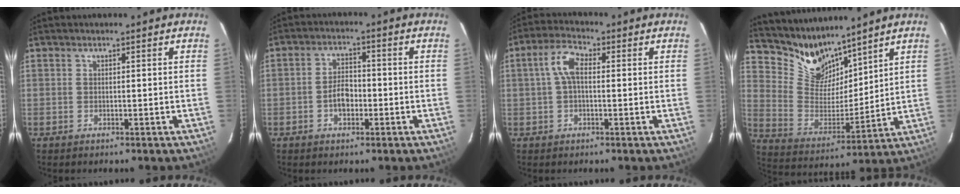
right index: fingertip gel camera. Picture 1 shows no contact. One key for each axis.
{"total": 4.7, "fx": -1.5, "fy": 2.9, "fz": 3.4, "tx": -0.065, "ty": 0.010, "tz": -0.023}
{"total": 5.2, "fx": 0.3, "fy": 2.5, "fz": 4.5, "tx": -0.095, "ty": 0.018, "tz": 0.007}
{"total": 11.5, "fx": 10.1, "fy": 4.6, "fz": 3.0, "tx": -0.072, "ty": -0.006, "tz": 0.205}